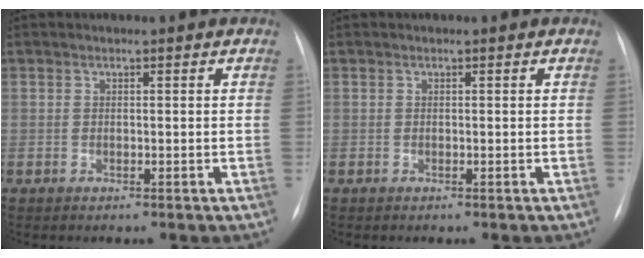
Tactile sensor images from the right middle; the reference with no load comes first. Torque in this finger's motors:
{"motor_torque": [0.12, -0.32, 0.03, 0.00]}